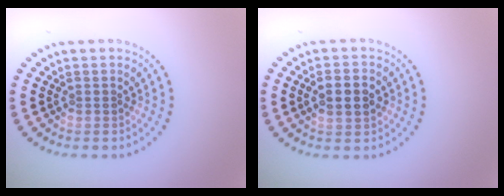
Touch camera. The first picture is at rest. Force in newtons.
{"total": 2.9, "press": 2.9, "slide": 0.2}